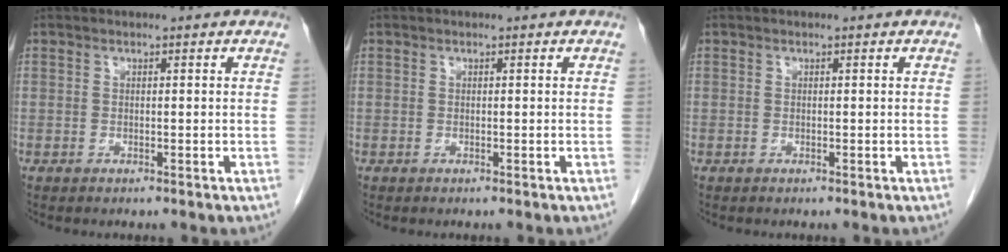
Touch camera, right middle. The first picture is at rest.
{"total": 0.0}
{"total": 0.0}